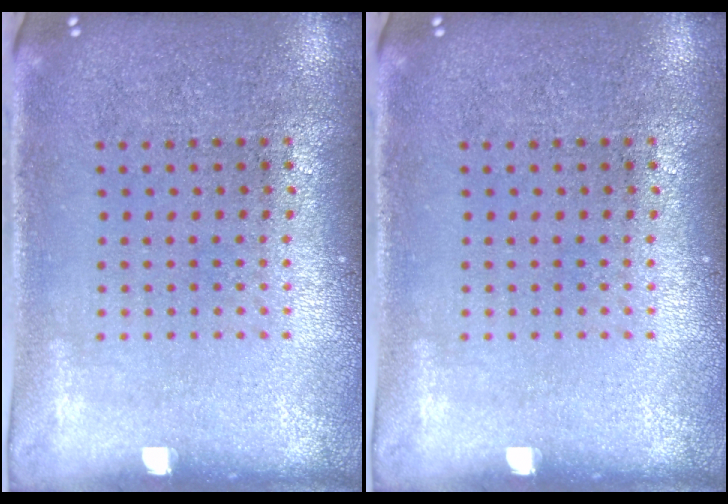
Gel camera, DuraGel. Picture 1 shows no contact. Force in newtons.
{"total": 0.0}